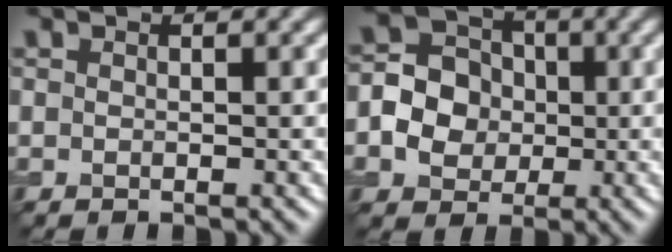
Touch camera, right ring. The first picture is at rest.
{"total": 5.7, "force": [-0.7, 5.0, 2.7], "torque": [-0.038, 0.007, -0.028]}